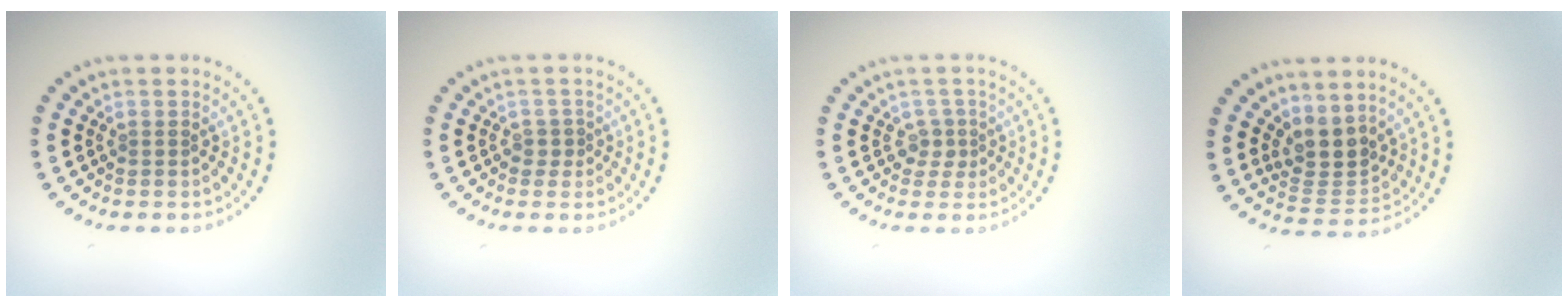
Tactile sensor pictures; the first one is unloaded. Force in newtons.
{"total": 0.8, "press": 0.4, "slide": 0.6}
{"total": 1.6, "press": 1.2, "slide": 1.0}
{"total": 3.6, "press": 2.9, "slide": 2.1}